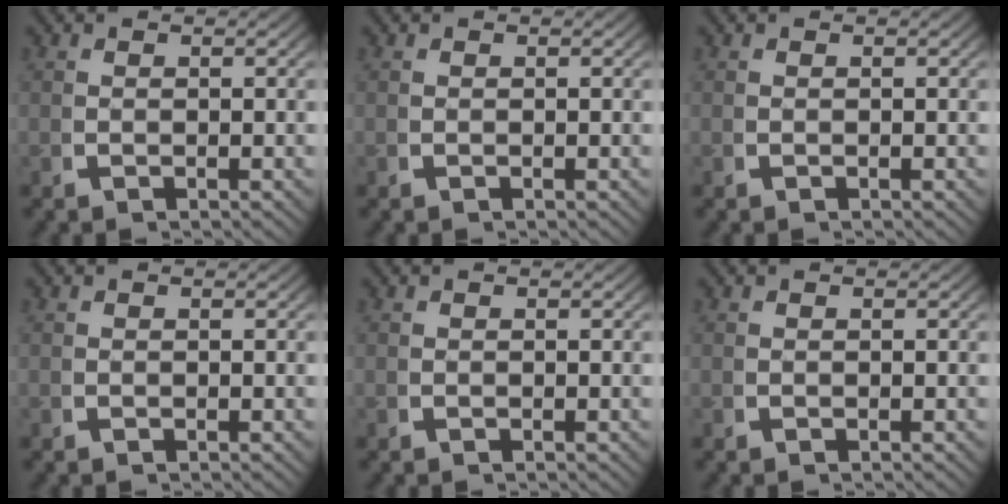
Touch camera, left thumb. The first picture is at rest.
{"total": 0.0}
{"total": 0.0}
{"total": 0.0}
{"total": 0.0}
{"total": 0.0}